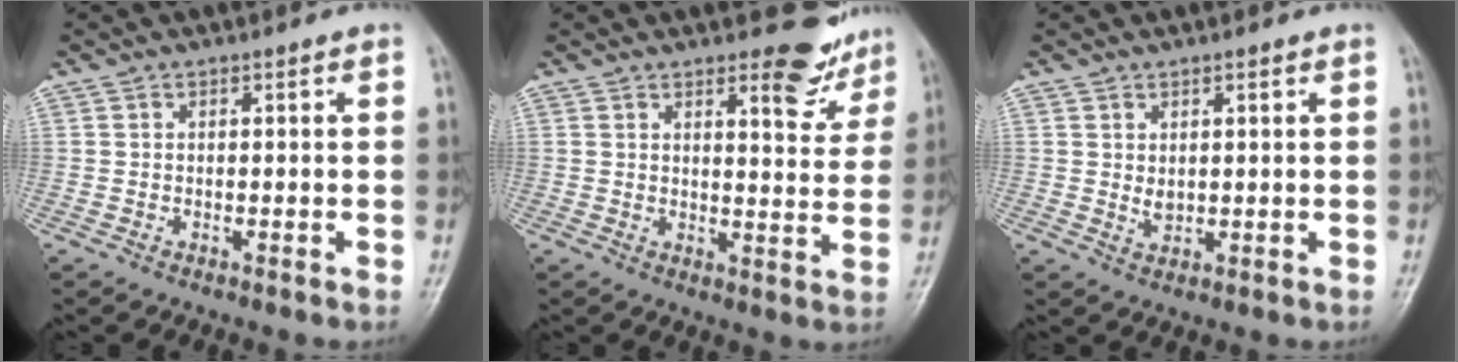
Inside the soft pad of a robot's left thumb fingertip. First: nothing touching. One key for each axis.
{"total": 7.9, "fx": 5.9, "fy": 2.9, "fz": 4.4, "tx": -0.030, "ty": -0.045, "tz": 0.071}
{"total": 2.6, "fx": 1.0, "fy": 1.4, "fz": 2.0, "tx": -0.027, "ty": -0.011, "tz": 0.021}